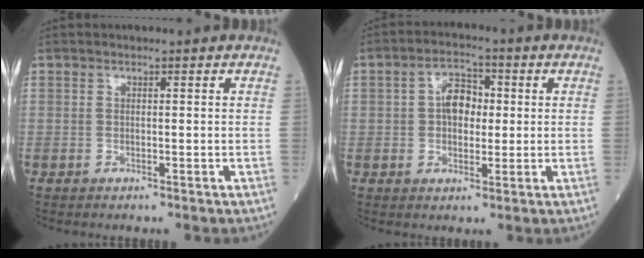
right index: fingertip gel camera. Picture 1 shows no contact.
{"total": 5.5, "force": [0.5, 3.5, 4.2], "torque": [-0.076, 0.017, 0.007]}